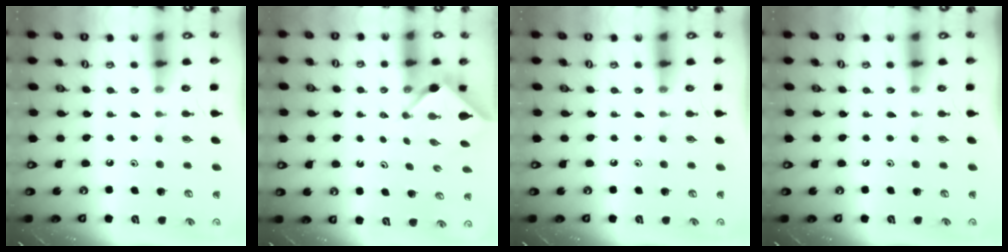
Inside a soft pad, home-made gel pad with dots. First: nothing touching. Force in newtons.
{"total": 2.5, "press": 2.5, "slide": 0.3}
{"total": 0.0}
{"total": 0.0}